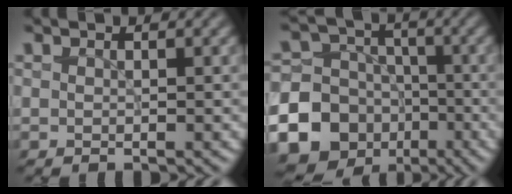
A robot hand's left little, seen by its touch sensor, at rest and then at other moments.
{"total": 15.8, "force": [-6.1, 14.0, 4.2], "torque": [-0.118, -0.048, -0.119]}